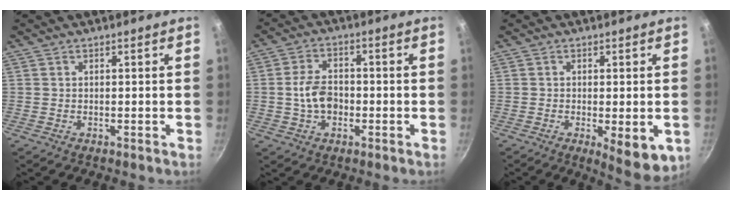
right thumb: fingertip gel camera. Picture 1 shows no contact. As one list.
[{"total": 6.5, "force": [-1.0, 4.5, 4.6], "torque": [-0.075, 0.017, -0.021]}, {"total": 8.3, "force": [-2.4, 2.8, 7.4], "torque": [-0.099, -0.018, -0.030]}]